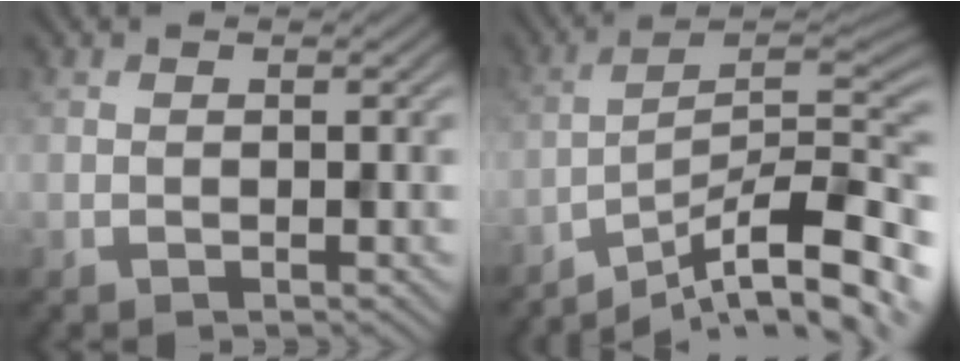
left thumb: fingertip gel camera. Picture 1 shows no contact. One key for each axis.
{"total": 12.0, "fx": -8.2, "fy": 2.2, "fz": 8.5, "tx": -0.129, "ty": 0.006, "tz": -0.141}